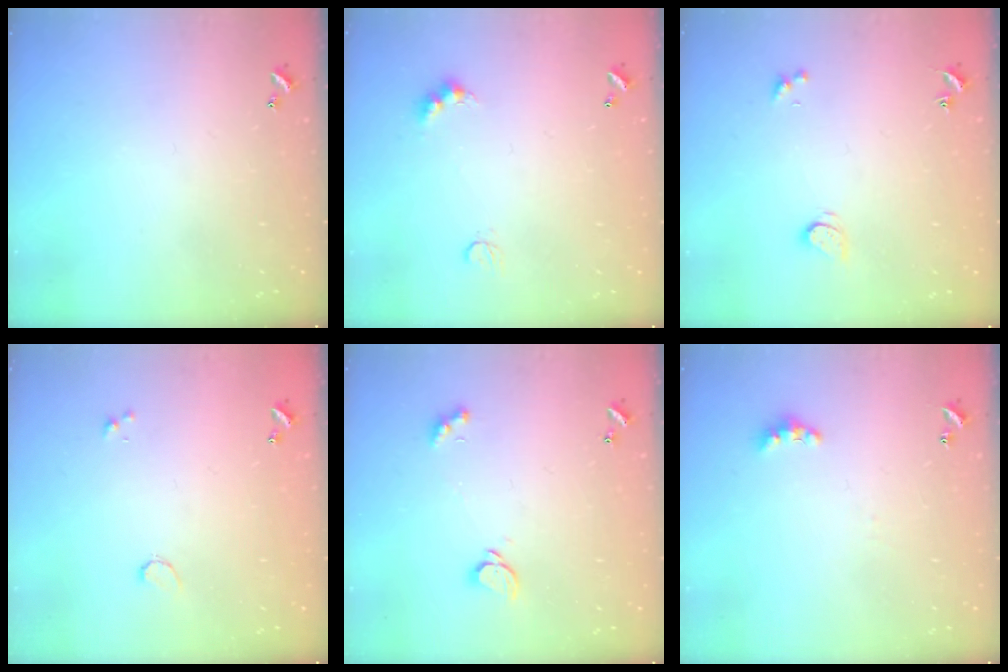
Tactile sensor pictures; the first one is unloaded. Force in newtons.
{"total": 4.0, "press": 3.9, "slide": 0.7}
{"total": 1.4, "press": 1.4, "slide": 0.4}
{"total": 1.4, "press": 1.3, "slide": 0.2}
{"total": 1.8, "press": 1.7, "slide": 0.5}
{"total": 4.0, "press": 3.9, "slide": 0.8}